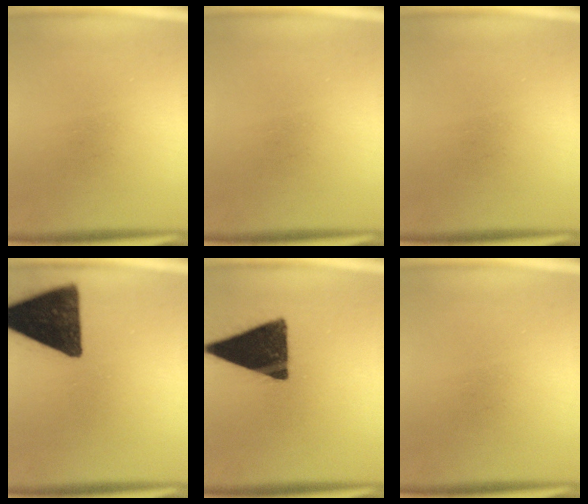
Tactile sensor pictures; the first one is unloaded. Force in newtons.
{"total": 0.0}
{"total": 0.0}
{"total": 16.7}
{"total": 17.1}
{"total": 0.0}